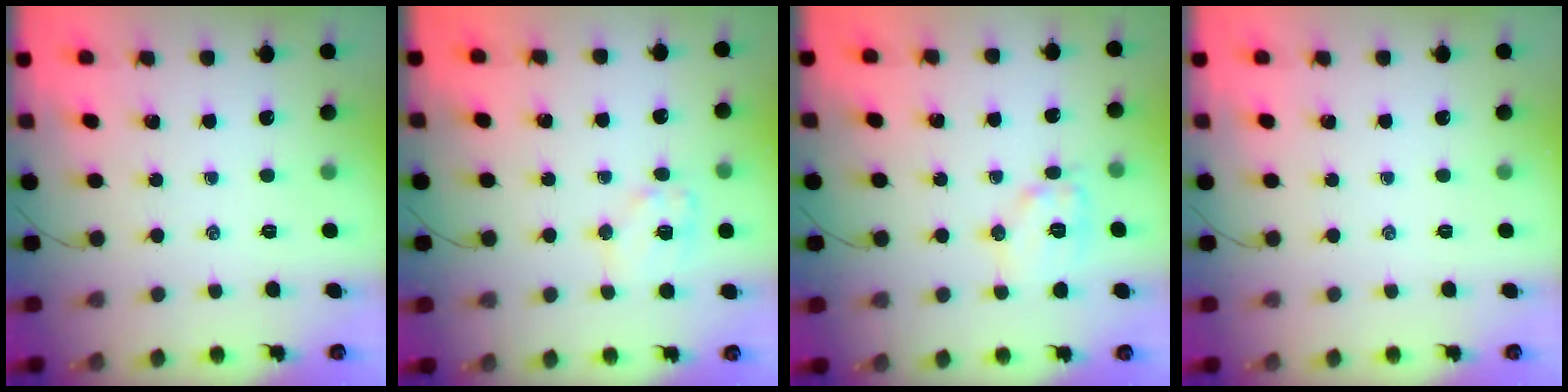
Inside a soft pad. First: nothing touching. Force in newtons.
{"total": 9.0, "press": 9.0, "slide": 1.2}
{"total": 9.5, "press": 9.5, "slide": 0.3}
{"total": 0.0}